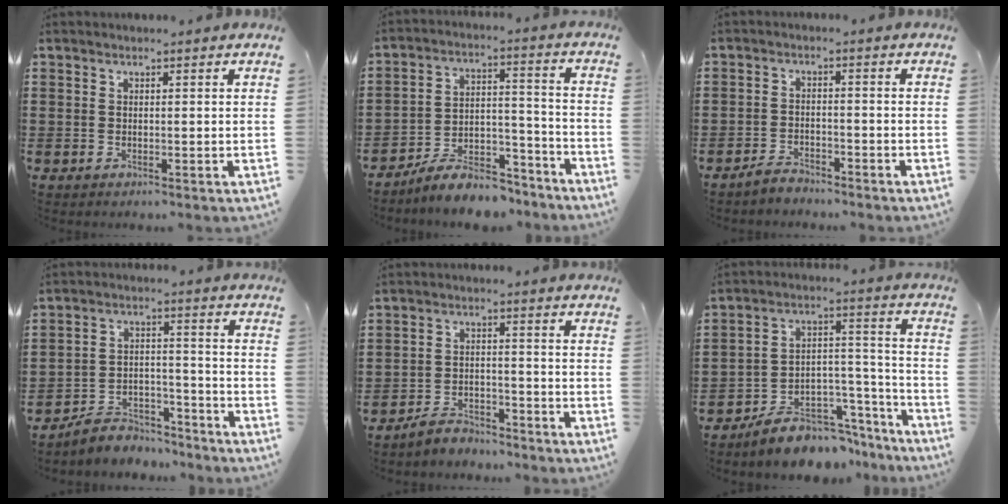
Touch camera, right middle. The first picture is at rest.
{"total": 8.3, "force": [-7.5, 2.1, 2.8], "torque": [-0.046, 0.027, -0.141]}
{"total": 2.5, "force": [-2.5, 0.5, 0.3], "torque": [-0.012, 0.004, -0.051]}
{"total": 6.0, "force": [-5.8, 1.5, 0.5], "torque": [-0.015, 0.014, -0.119]}
{"total": 3.9, "force": [-3.8, 0.7, 0.2], "torque": [-0.008, 0.007, -0.078]}
{"total": 8.4, "force": [-7.5, 3.2, 2.2], "torque": [-0.031, 0.029, -0.138]}